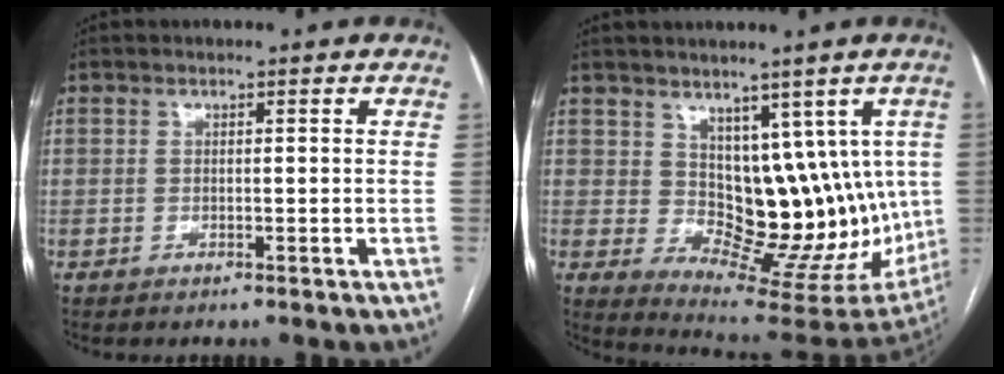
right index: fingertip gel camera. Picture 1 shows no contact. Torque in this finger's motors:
{"motor_torque": [0.73, 0.68, 0.17, 0.04]}